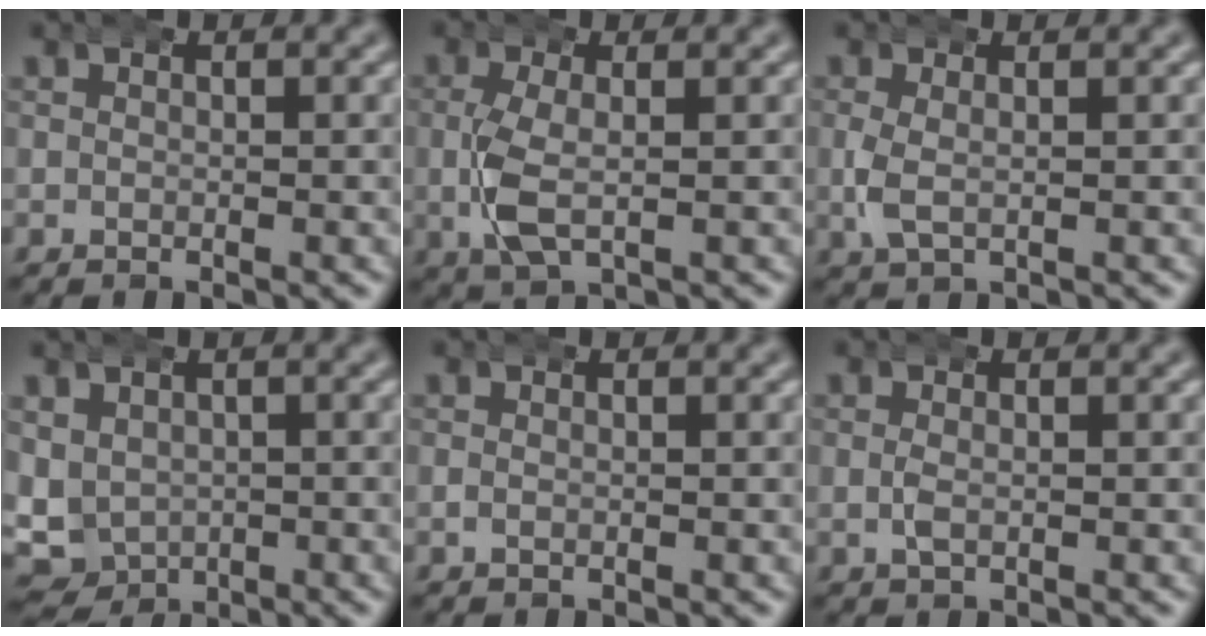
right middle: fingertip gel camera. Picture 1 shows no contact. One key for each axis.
{"total": 3.4, "fx": -0.6, "fy": 1.7, "fz": 2.9, "tx": -0.065, "ty": -0.002, "tz": -0.008}
{"total": 2.4, "fx": 0.1, "fy": 1.4, "fz": 1.9, "tx": -0.048, "ty": 0.002, "tz": 0.000}
{"total": 10.1, "fx": -2.5, "fy": 9.1, "fz": 3.4, "tx": -0.088, "ty": -0.046, "tz": -0.031}
{"total": 0.0}
{"total": 1.1, "fx": -0.2, "fy": 0.7, "fz": 0.9, "tx": -0.019, "ty": 0.001, "tz": -0.004}